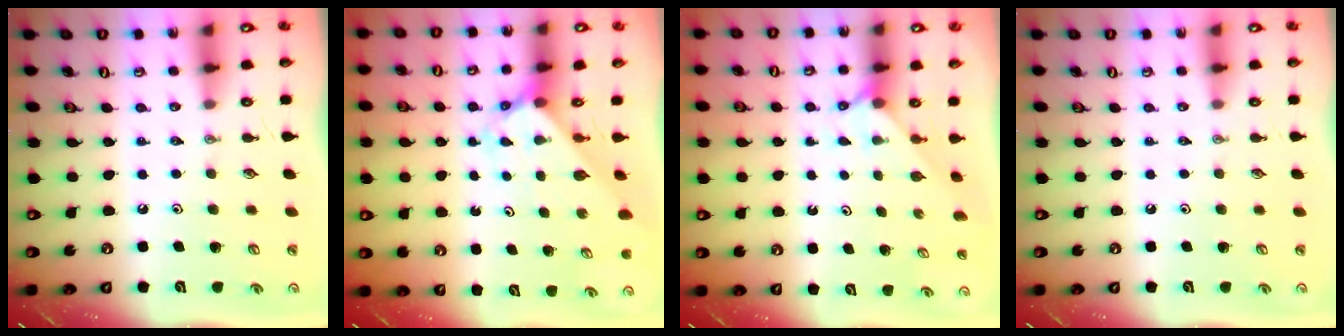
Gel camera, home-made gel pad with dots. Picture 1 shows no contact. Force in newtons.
{"total": 2.2, "press": 2.2, "slide": 0.2}
{"total": 2.4, "press": 2.4, "slide": 0.2}
{"total": 0.0}